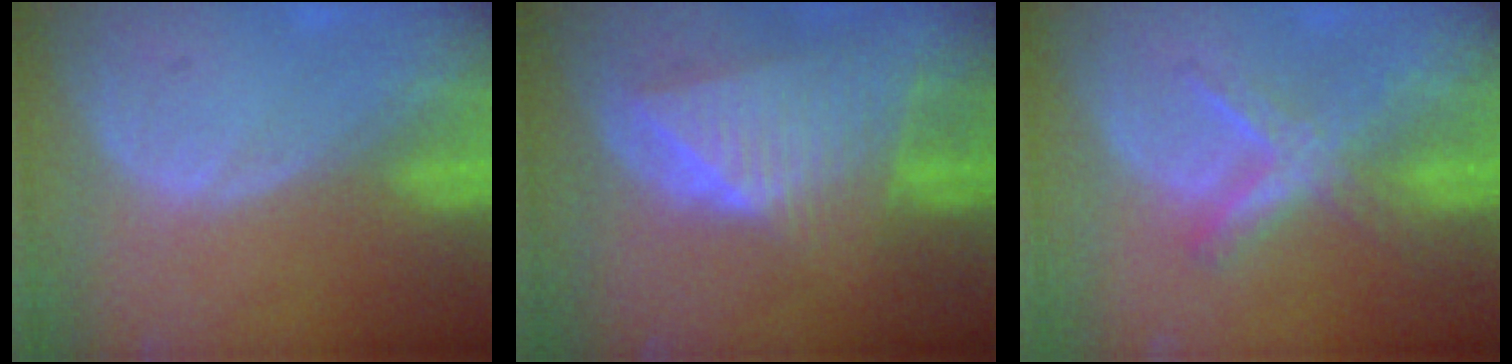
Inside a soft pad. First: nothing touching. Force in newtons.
{"total": 9.1, "press": 8.0, "slide": 4.4}
{"total": 5.6, "press": 5.5, "slide": 1.2}